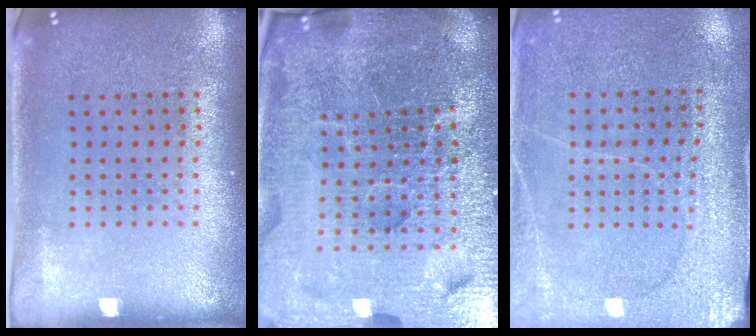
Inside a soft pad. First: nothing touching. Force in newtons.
{"total": 6.6, "press": 5.8, "slide": 3.2}
{"total": 2.9, "press": 2.8, "slide": 0.4}